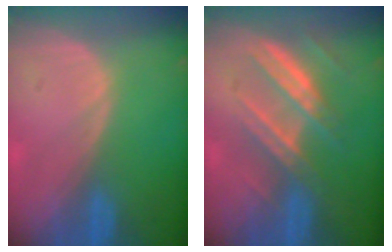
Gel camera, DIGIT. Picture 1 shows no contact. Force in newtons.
{"total": 7.9, "press": 7.0, "slide": 3.7}